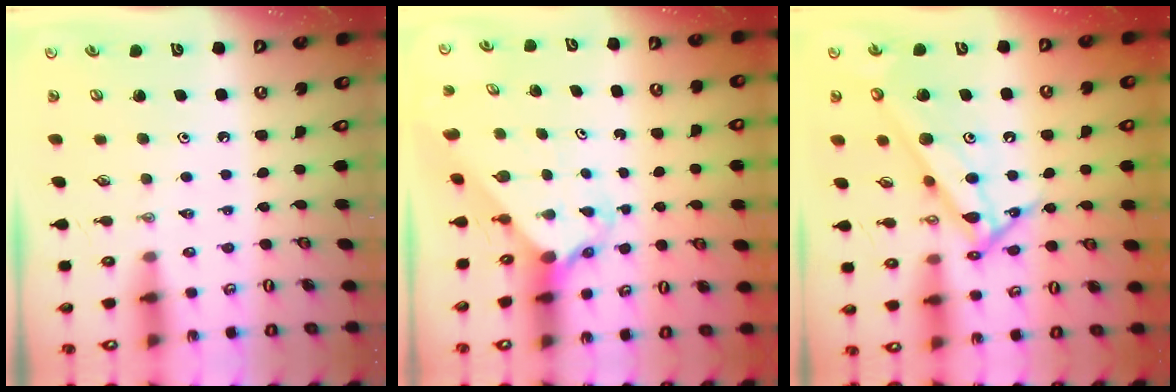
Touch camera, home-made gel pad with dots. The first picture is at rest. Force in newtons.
{"total": 2.3, "press": 2.3, "slide": 0.2}
{"total": 10.7, "press": 10.7, "slide": 0.5}